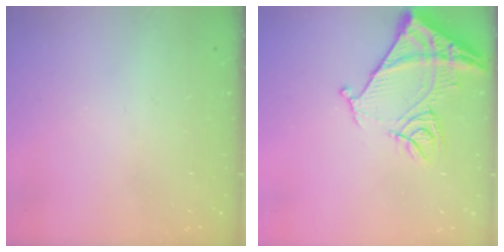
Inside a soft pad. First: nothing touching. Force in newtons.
{"total": 13.7, "press": 13.6, "slide": 1.4}